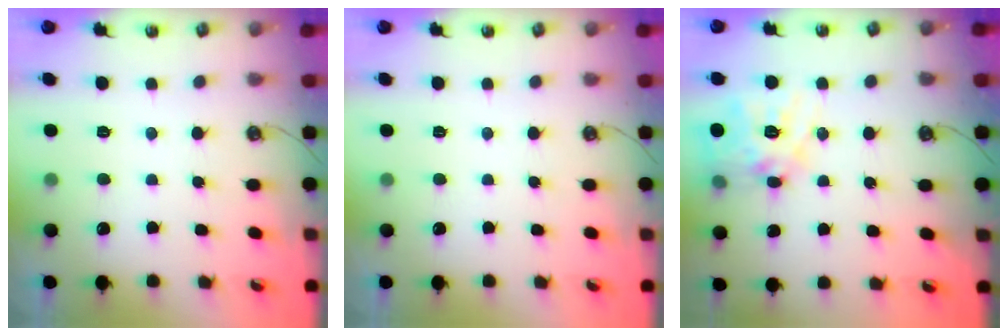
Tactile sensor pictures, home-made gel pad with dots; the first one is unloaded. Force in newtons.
{"total": 0.0}
{"total": 15.6, "press": 15.5, "slide": 1.5}